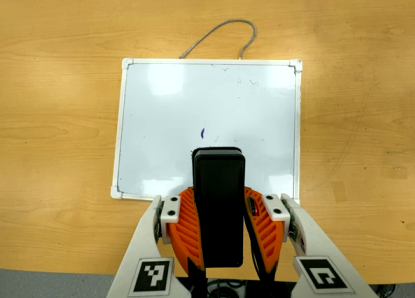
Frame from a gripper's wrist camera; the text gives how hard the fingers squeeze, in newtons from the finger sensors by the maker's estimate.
{"total": 7.3, "left": 5.8, "right": 8.7}